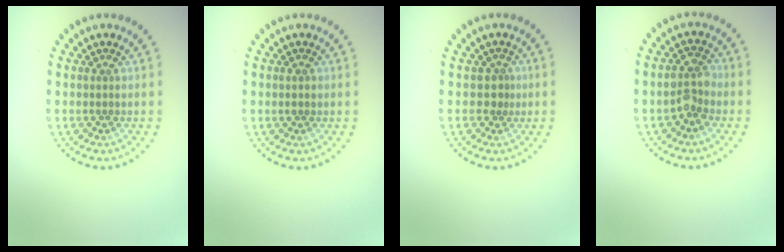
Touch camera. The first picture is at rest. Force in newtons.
{"total": 1.0, "press": 1.0, "slide": 0.1}
{"total": 1.1, "press": 0.8, "slide": 0.8}
{"total": 2.5, "press": 2.5, "slide": 0.5}